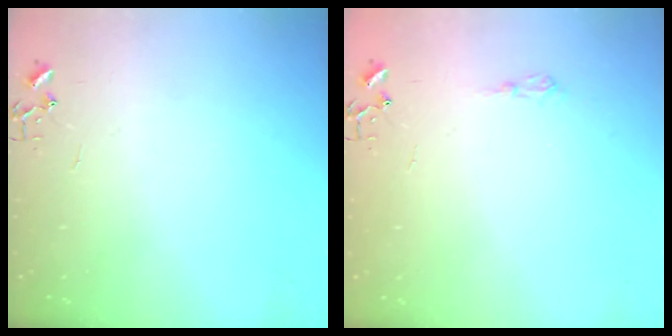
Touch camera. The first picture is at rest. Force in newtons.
{"total": 5.8, "press": 5.8, "slide": 0.7}